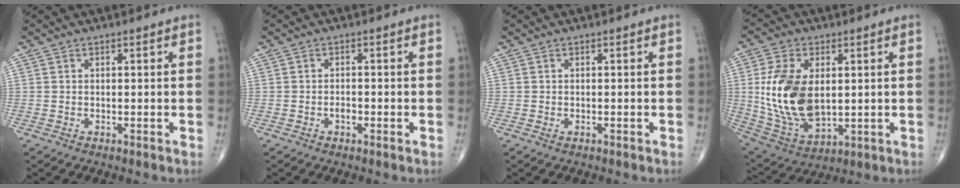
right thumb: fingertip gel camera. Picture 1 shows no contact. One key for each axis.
{"total": 1.6, "fx": -0.7, "fy": 0.8, "fz": 1.2, "tx": -0.015, "ty": 0.003, "tz": -0.014}
{"total": 0.5, "fx": -0.2, "fy": 0.3, "fz": 0.4, "tx": -0.010, "ty": 0.005, "tz": -0.002}
{"total": 16.9, "fx": 1.6, "fy": 9.9, "fz": 13.6, "tx": -0.263, "ty": -0.016, "tz": 0.045}